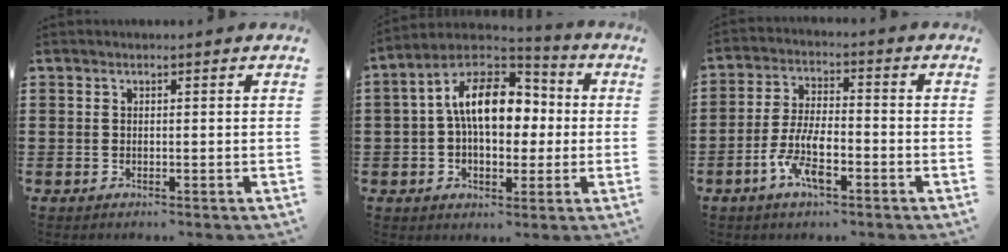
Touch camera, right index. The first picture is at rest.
{"total": 12.4, "force": [1.7, 7.5, 9.8], "torque": [-0.190, 0.011, 0.028]}
{"total": 7.9, "force": [-3.5, 3.0, 6.4], "torque": [-0.143, -0.005, -0.067]}